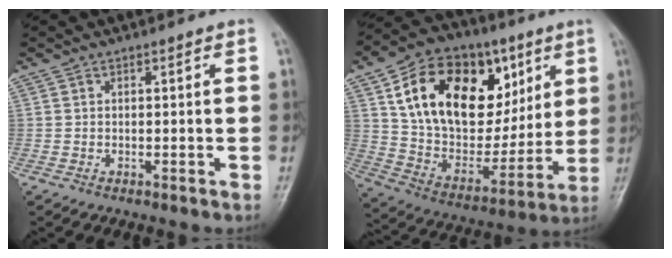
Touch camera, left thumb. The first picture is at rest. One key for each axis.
{"total": 27.4, "fx": 9.7, "fy": 17.6, "fz": 18.6, "tx": -0.278, "ty": 0.000, "tz": 0.168}